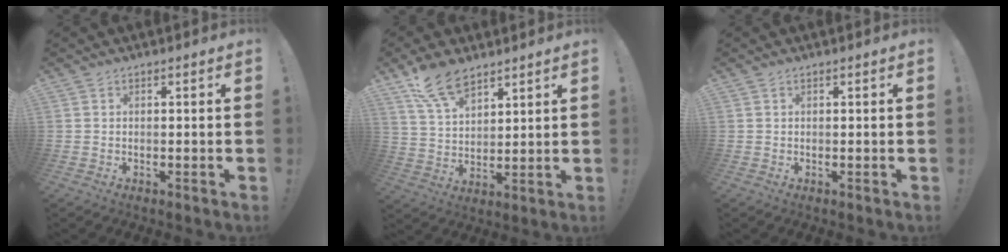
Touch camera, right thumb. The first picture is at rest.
{"total": 11.2, "force": [8.3, 5.3, 5.4], "torque": [-0.113, -0.040, 0.161]}
{"total": 0.0}